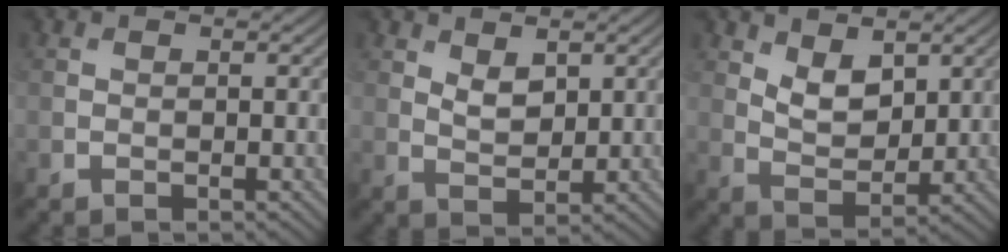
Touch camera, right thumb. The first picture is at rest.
{"total": 2.9, "force": [1.6, 1.5, 1.9], "torque": [-0.039, -0.007, 0.036]}
{"total": 4.8, "force": [2.6, 2.6, 3.1], "torque": [-0.065, -0.011, 0.049]}